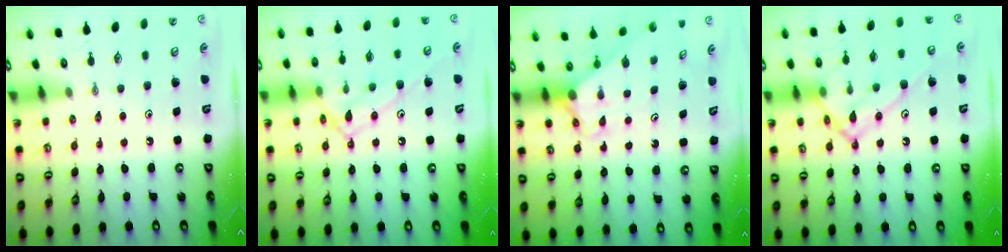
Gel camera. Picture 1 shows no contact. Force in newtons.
{"total": 15.1, "press": 15.0, "slide": 1.0}
{"total": 3.0, "press": 3.0, "slide": 0.0}
{"total": 15.9, "press": 15.9, "slide": 1.3}